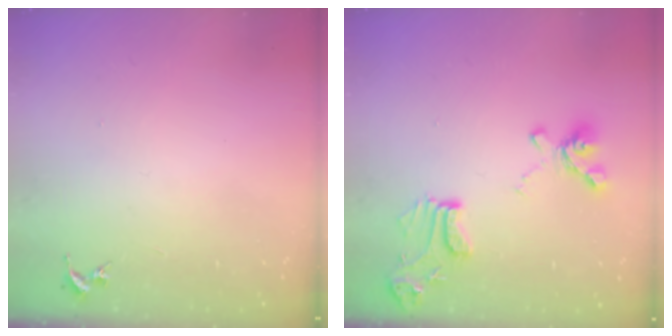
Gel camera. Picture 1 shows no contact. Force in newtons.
{"total": 14.3, "press": 14.2, "slide": 1.7}